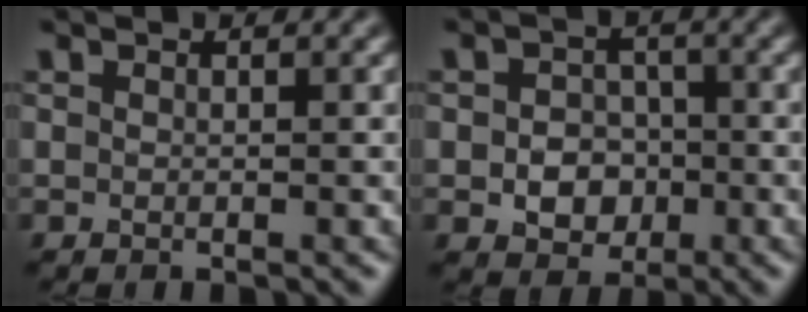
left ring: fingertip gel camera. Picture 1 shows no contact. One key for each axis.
{"total": 3.8, "fx": -1.0, "fy": 3.1, "fz": 2.1, "tx": -0.026, "ty": -0.004, "tz": -0.018}